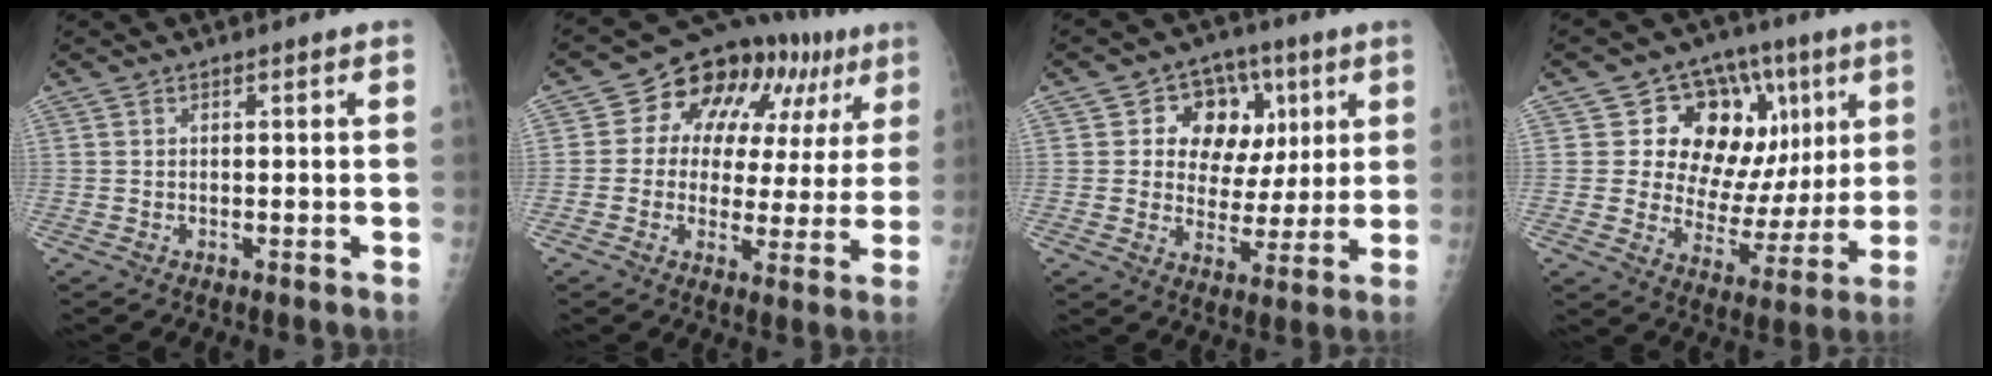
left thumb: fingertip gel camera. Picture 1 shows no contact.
{"total": 17.5, "force": [6.7, 11.1, 11.8], "torque": [-0.105, 0.015, 0.088]}
{"total": 12.8, "force": [4.2, 10.2, 6.5], "torque": [-0.034, -0.005, 0.065]}
{"total": 17.6, "force": [6.0, 12.8, 10.5], "torque": [-0.076, 0.001, 0.098]}